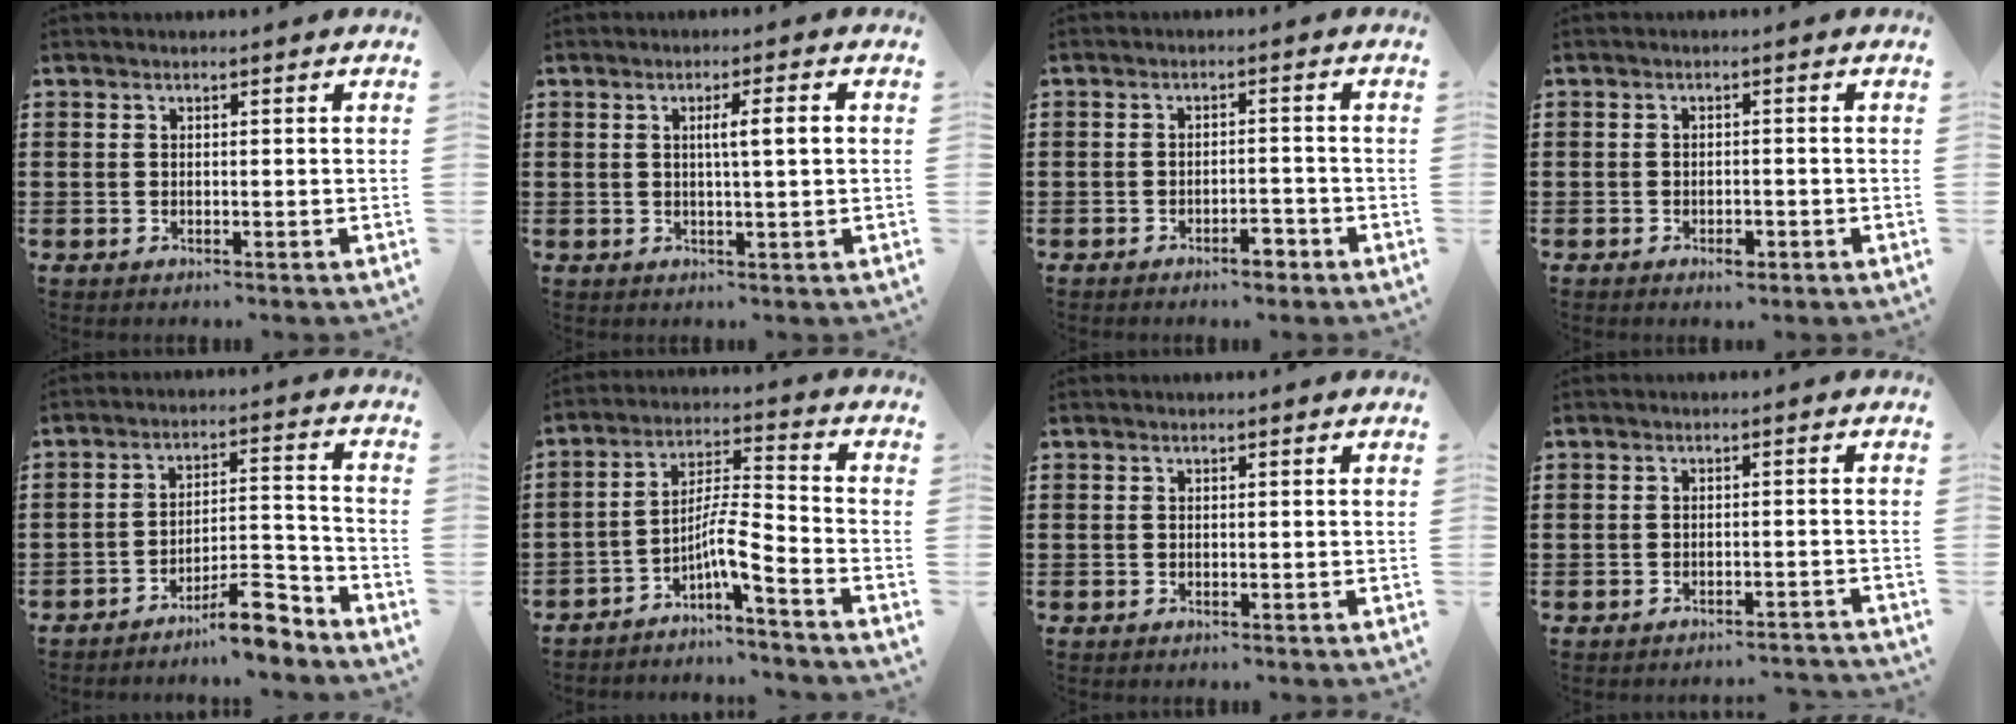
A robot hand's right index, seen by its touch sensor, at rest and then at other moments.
{"total": 3.9, "force": [0.6, 0.2, 3.8], "torque": [-0.063, -0.003, 0.003]}
{"total": 3.0, "force": [-2.4, 1.0, 1.5], "torque": [-0.026, 0.006, -0.047]}
{"total": 1.8, "force": [-1.1, 0.9, 1.0], "torque": [-0.022, -0.001, -0.023]}
{"total": 9.3, "force": [-7.8, 2.0, 4.7], "torque": [-0.062, 0.031, -0.141]}
{"total": 6.7, "force": [-4.4, 0.5, 5.0], "torque": [-0.097, -0.005, -0.089]}
{"total": 0.0}
{"total": 1.9, "force": [-1.9, 0.1, 0.0], "torque": [-0.006, 0.001, -0.042]}